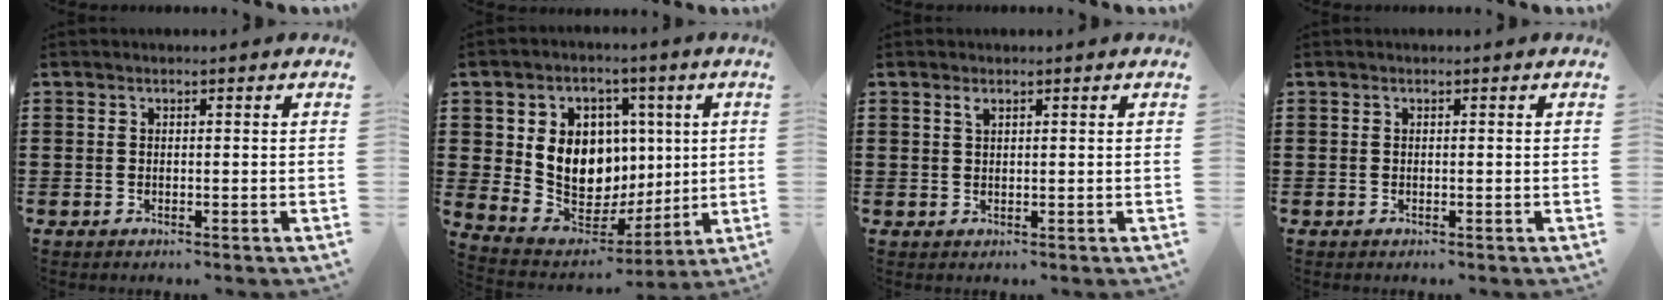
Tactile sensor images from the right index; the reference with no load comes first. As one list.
[{"total": 10.9, "force": [2.2, 9.5, 4.9], "torque": [-0.122, -0.011, 0.050]}, {"total": 1.0, "force": [0.7, 0.3, 0.7], "torque": [-0.016, 0.002, 0.012]}, {"total": 0.0}]